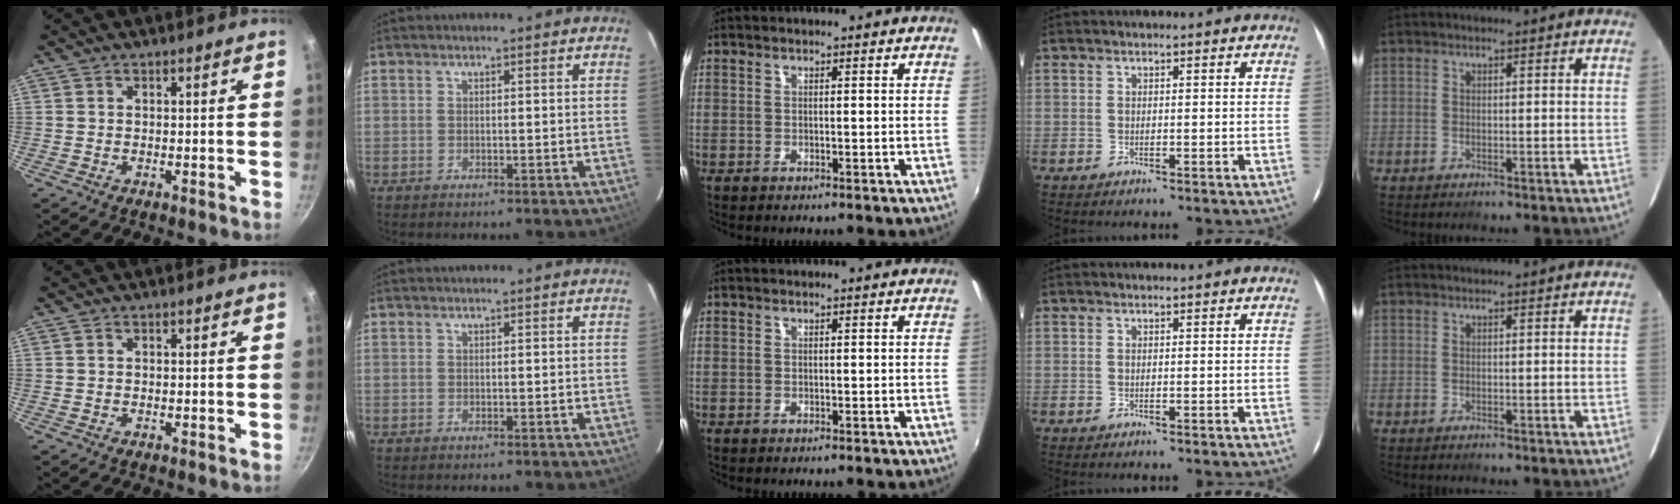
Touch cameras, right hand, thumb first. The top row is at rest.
{}